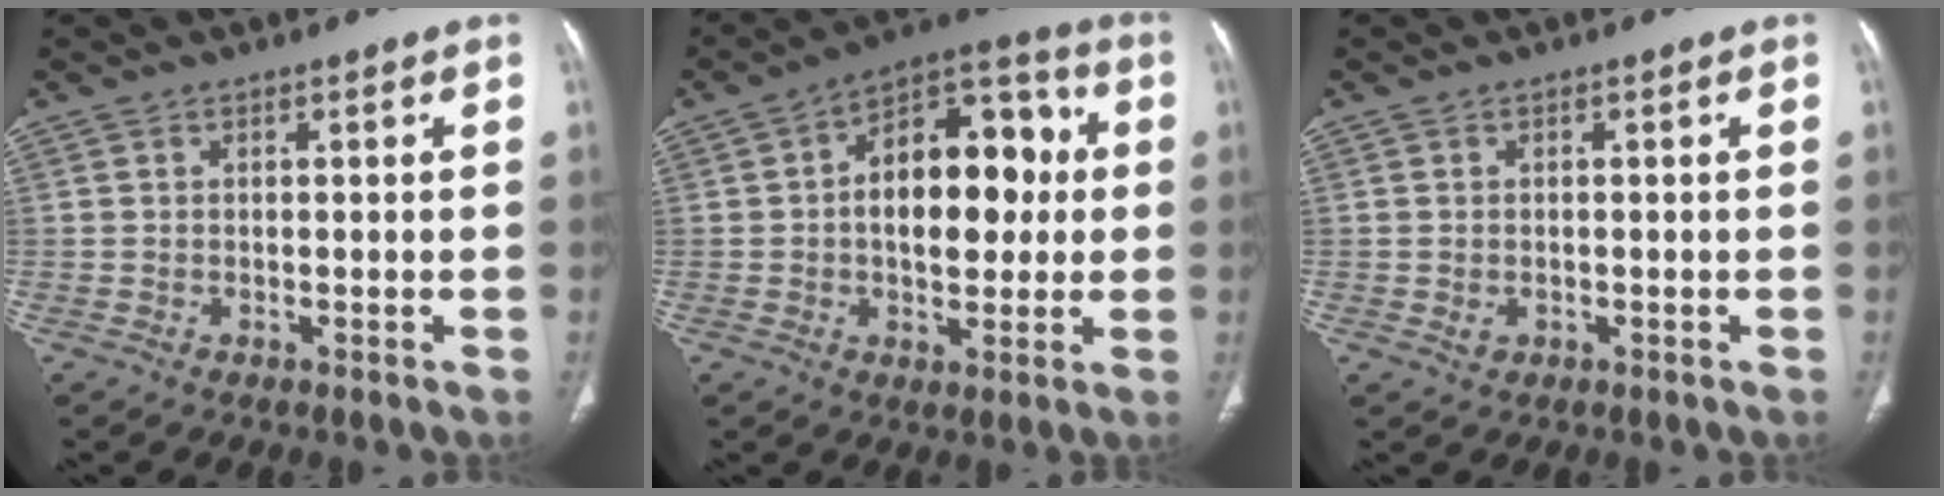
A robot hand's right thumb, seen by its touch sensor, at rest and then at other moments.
{"total": 17.2, "force": [1.3, 10.2, 13.8], "torque": [-0.165, 0.031, 0.015]}
{"total": 1.7, "force": [-0.4, 1.4, 0.9], "torque": [-0.016, 0.003, -0.001]}